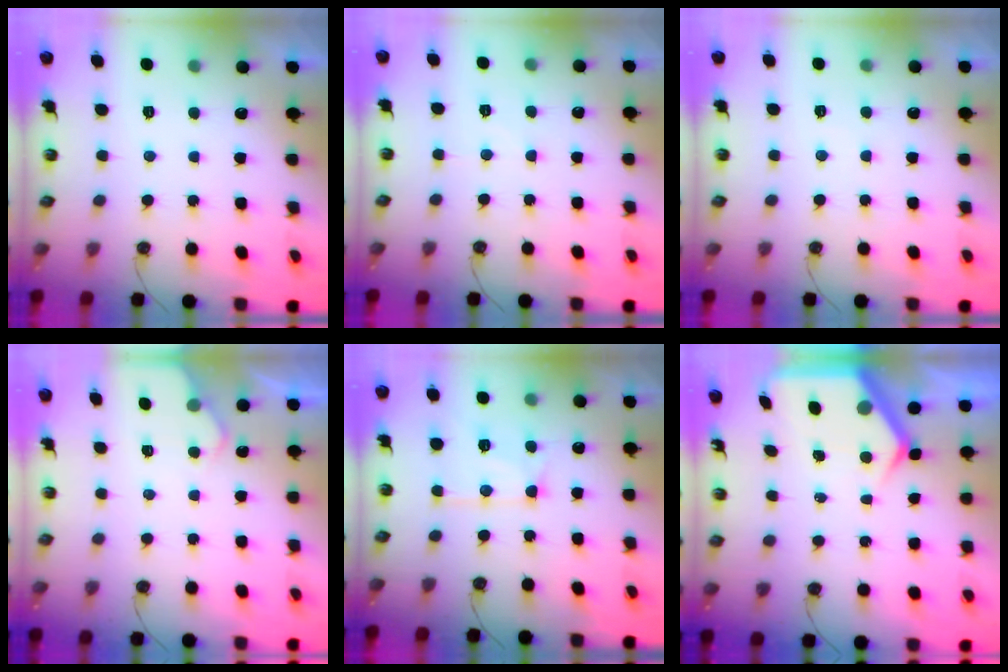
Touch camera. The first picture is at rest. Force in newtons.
{"total": 4.3, "press": 4.3, "slide": 0.6}
{"total": 2.8, "press": 2.8, "slide": 0.4}
{"total": 4.0, "press": 4.0, "slide": 0.5}
{"total": 11.1, "press": 11.1, "slide": 0.8}
{"total": 7.4, "press": 7.3, "slide": 1.0}